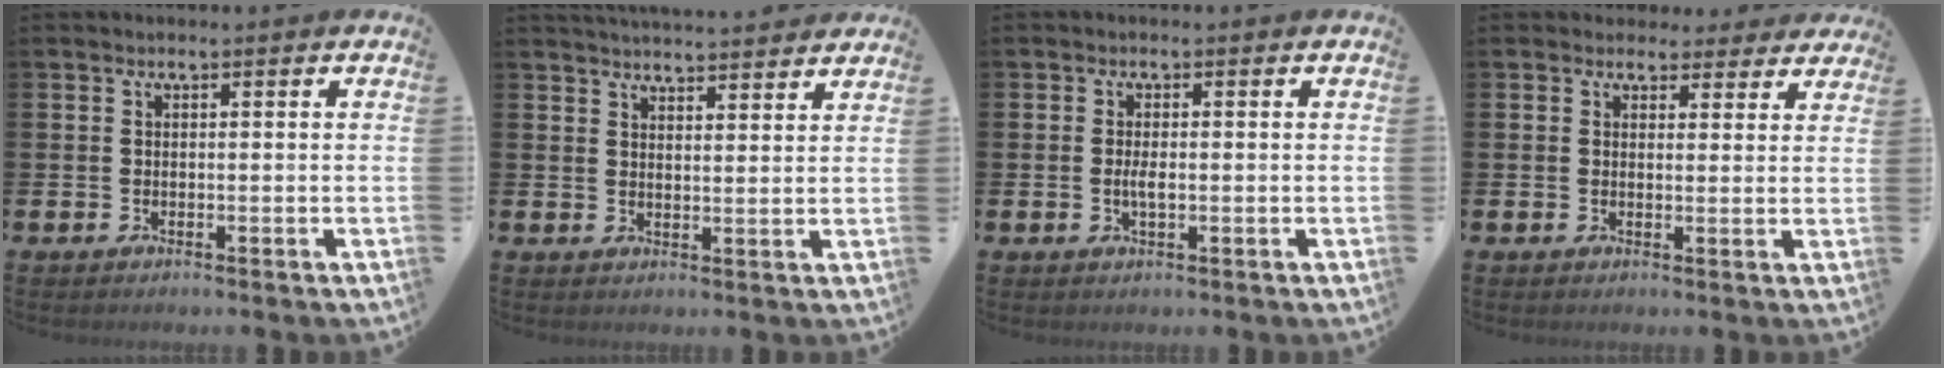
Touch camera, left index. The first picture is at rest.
{"total": 4.2, "force": [4.2, 0.1, 0.0], "torque": [-0.006, -0.023, 0.076]}
{"total": 1.9, "force": [-0.1, 0.7, 1.8], "torque": [-0.027, -0.003, -0.005]}
{"total": 3.3, "force": [2.9, 1.6, -0.1], "torque": [0.001, -0.012, 0.050]}